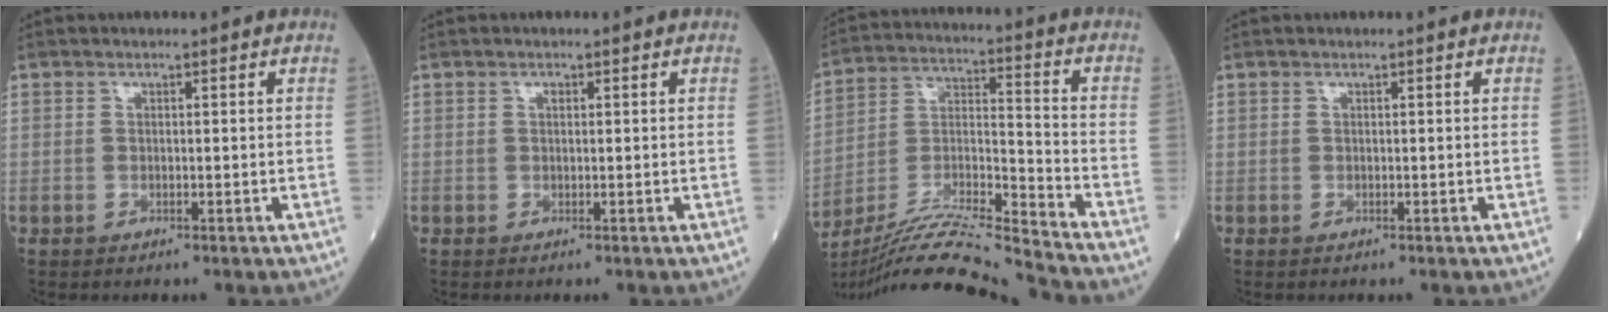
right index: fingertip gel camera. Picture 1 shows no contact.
{"total": 0.6, "force": [0.2, 0.3, 0.4], "torque": [-0.010, 0.001, 0.002]}
{"total": 17.0, "force": [-15.8, -2.0, 5.9], "torque": [-0.110, 0.008, -0.284]}
{"total": 0.0}